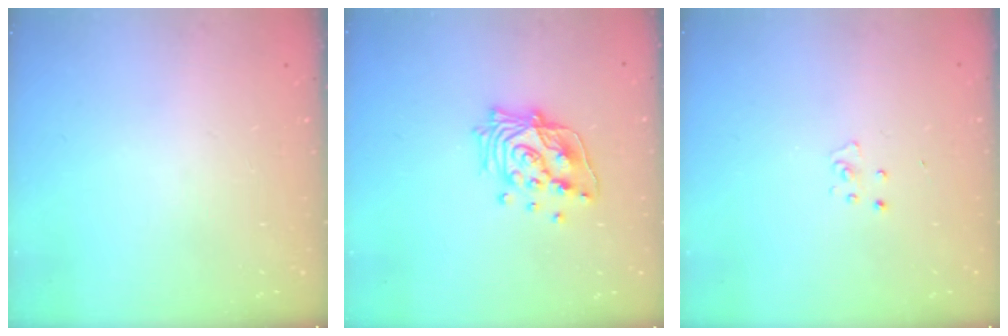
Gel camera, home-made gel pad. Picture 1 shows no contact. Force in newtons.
{"total": 15.9, "press": 15.9, "slide": 1.3}
{"total": 2.6, "press": 2.6, "slide": 0.2}